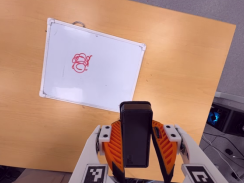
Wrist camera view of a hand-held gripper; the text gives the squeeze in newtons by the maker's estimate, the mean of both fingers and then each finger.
{"total": 6.1, "left": 4.9, "right": 7.2}